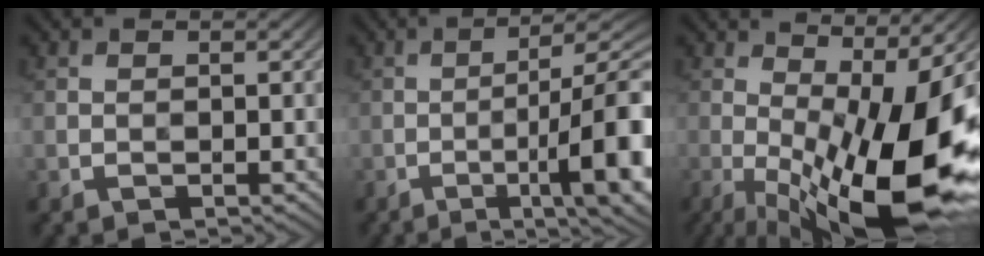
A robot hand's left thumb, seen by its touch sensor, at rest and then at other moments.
{"total": 14.6, "force": [-3.7, 3.5, 13.7], "torque": [-0.164, 0.005, -0.049]}
{"total": 18.8, "force": [-3.1, 4.9, 17.8], "torque": [-0.273, -0.005, -0.045]}